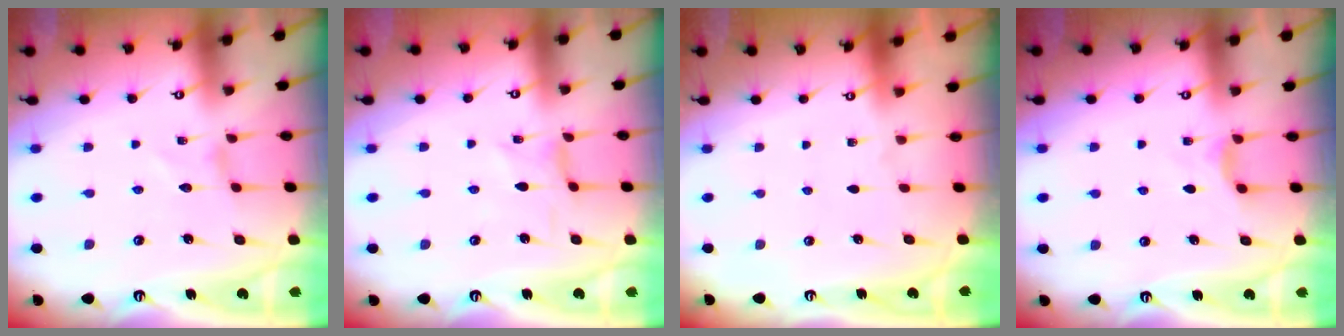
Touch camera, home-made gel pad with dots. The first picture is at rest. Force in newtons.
{"total": 0.0}
{"total": 0.0}
{"total": 4.6, "press": 4.5, "slide": 0.7}